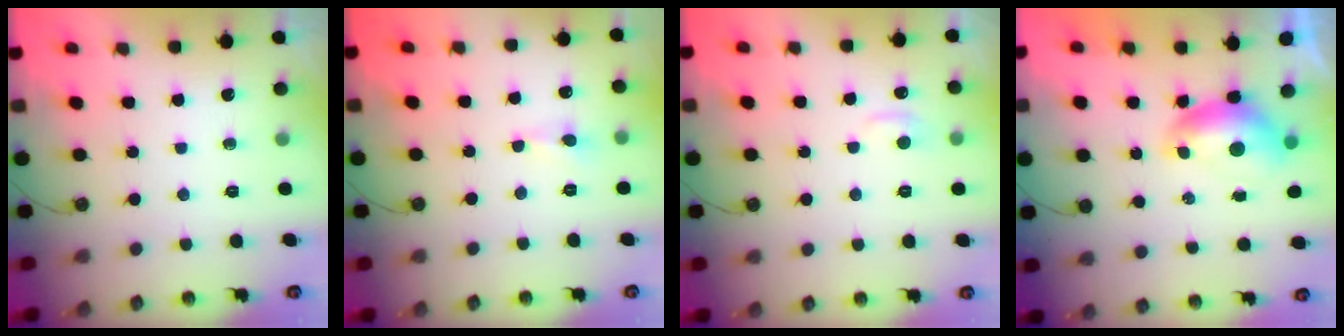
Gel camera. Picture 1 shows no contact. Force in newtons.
{"total": 1.9, "press": 1.8, "slide": 0.6}
{"total": 0.9, "press": 0.6, "slide": 0.7}
{"total": 0.0}